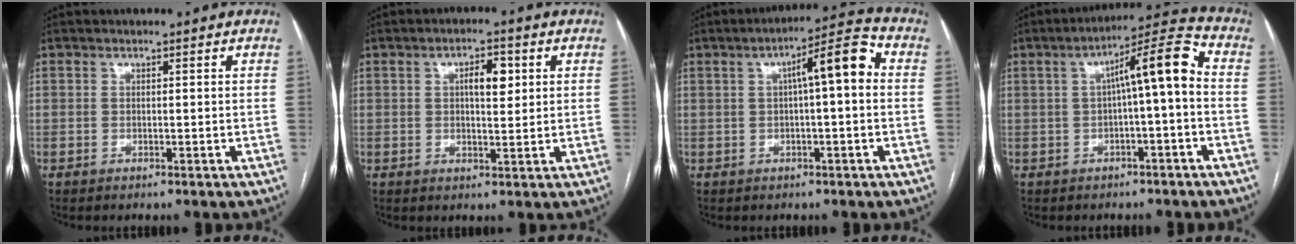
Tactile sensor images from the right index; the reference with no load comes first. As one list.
[{"total": 4.4, "force": [1.3, 1.6, 3.8], "torque": [-0.061, 0.008, 0.019]}, {"total": 7.9, "force": [1.1, 1.2, 7.8], "torque": [-0.115, 0.029, 0.012]}, {"total": 9.0, "force": [0.2, 0.8, 9.0], "torque": [-0.135, 0.035, 0.001]}]